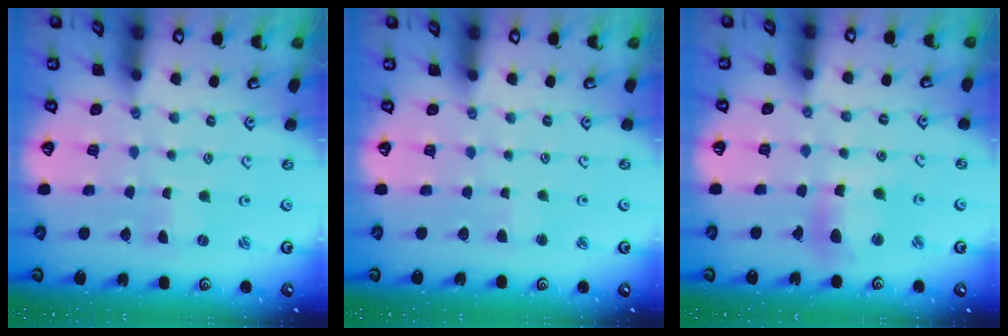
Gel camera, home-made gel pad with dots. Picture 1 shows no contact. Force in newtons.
{"total": 1.6, "press": 1.5, "slide": 0.3}
{"total": 10.4, "press": 10.3, "slide": 1.5}